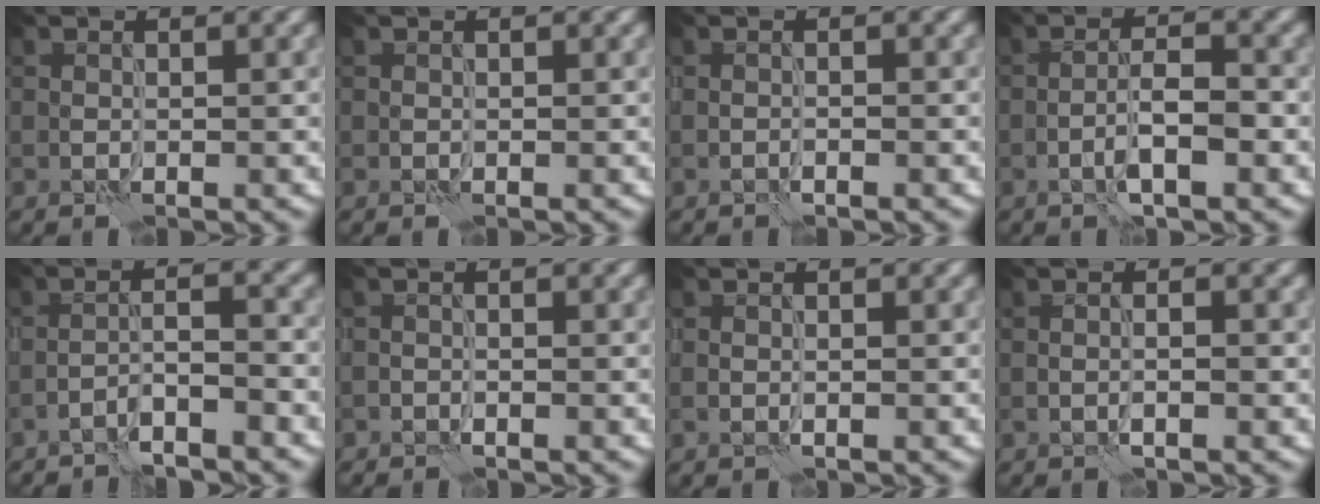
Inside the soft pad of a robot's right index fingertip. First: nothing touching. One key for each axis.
{"total": 0.0}
{"total": 0.7, "fx": -0.6, "fy": 0.1, "fz": 0.4, "tx": -0.008, "ty": 0.004, "tz": -0.011}
{"total": 3.5, "fx": -1.5, "fy": 0.8, "fz": 3.1, "tx": -0.056, "ty": 0.011, "tz": -0.032}
{"total": 3.1, "fx": -2.4, "fy": 0.2, "fz": 1.9, "tx": -0.033, "ty": 0.013, "tz": -0.050}
{"total": 0.7, "fx": -0.6, "fy": 0.3, "fz": 0.1, "tx": -0.001, "ty": 0.002, "tz": -0.012}
{"total": 0.6, "fx": -0.2, "fy": 0.1, "fz": 0.5, "tx": -0.012, "ty": 0.000, "tz": -0.003}
{"total": 1.4, "fx": -0.3, "fy": 0.3, "fz": 1.3, "tx": -0.013, "ty": -0.007, "tz": -0.008}